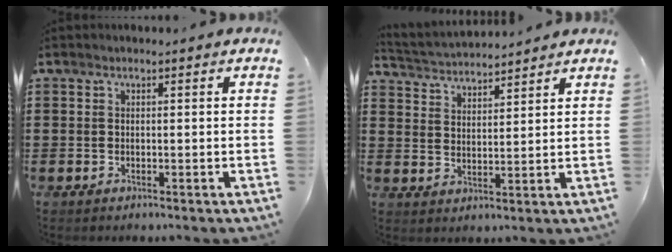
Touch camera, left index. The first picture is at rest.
{"total": 3.1, "force": [3.1, 0.2, 0.0], "torque": [-0.016, -0.016, 0.053]}